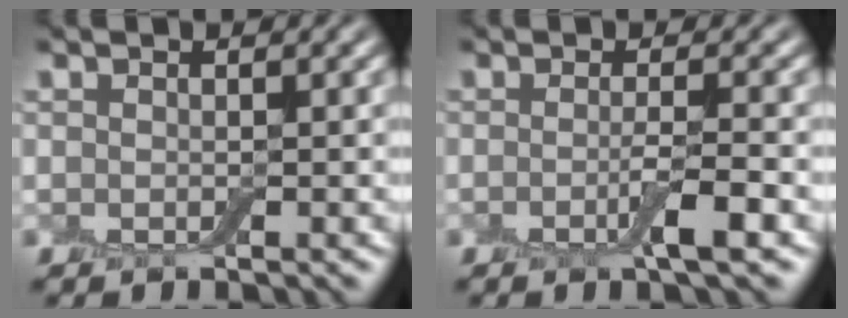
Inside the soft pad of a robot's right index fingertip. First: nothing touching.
{"total": 2.3, "force": [-1.0, 0.2, 2.1], "torque": [-0.036, -0.004, -0.019]}